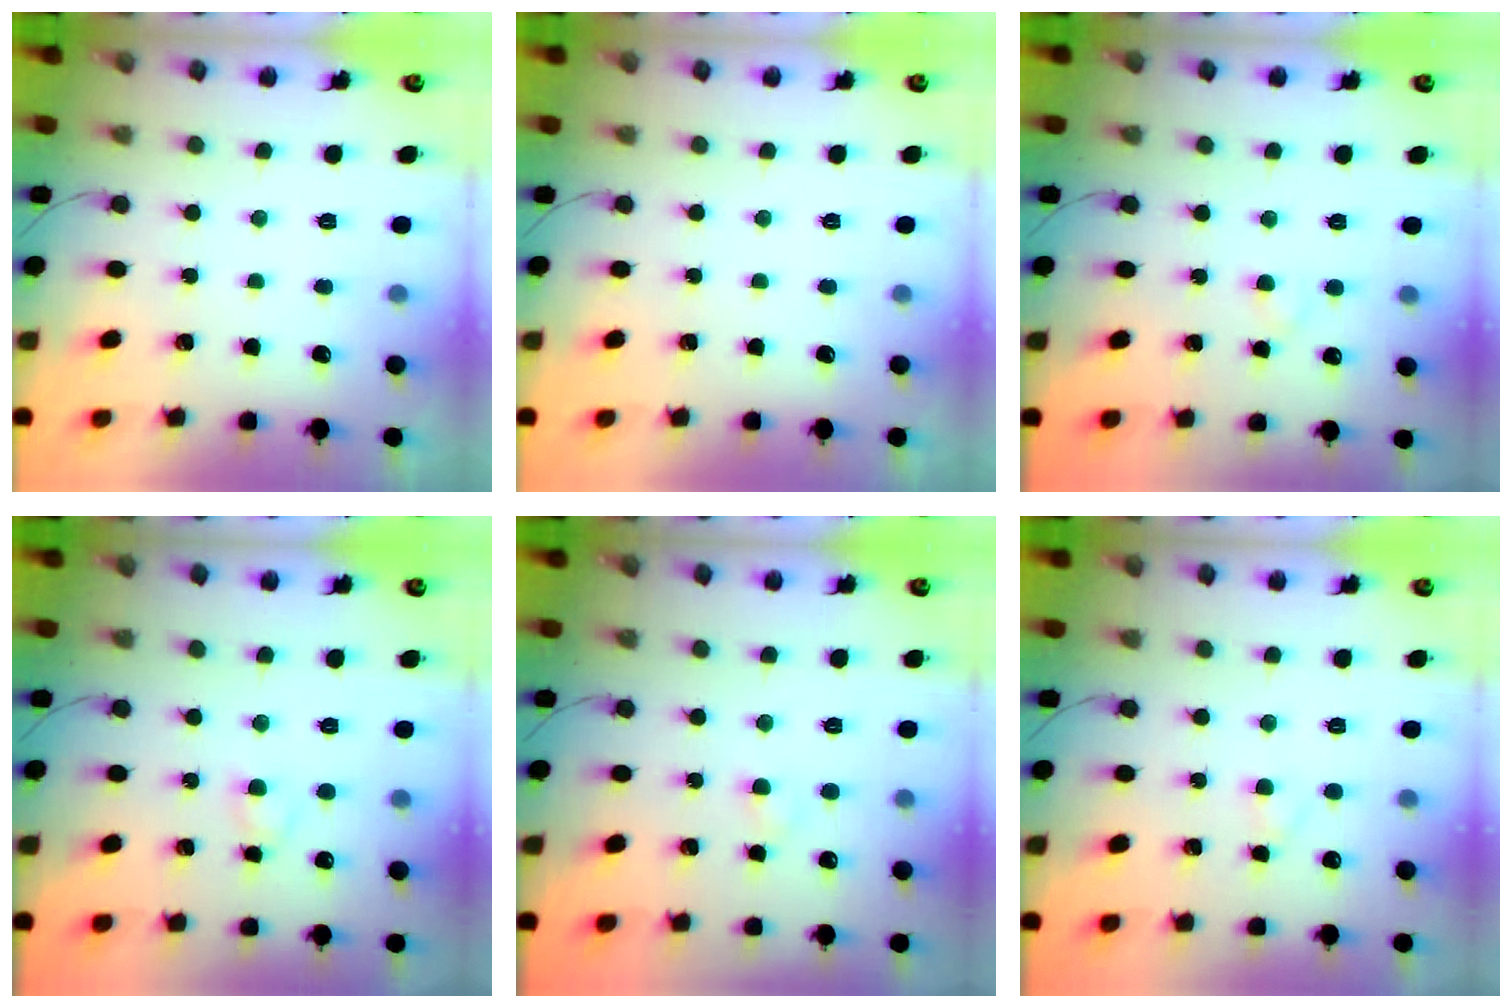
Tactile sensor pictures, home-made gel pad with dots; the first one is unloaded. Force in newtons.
{"total": 0.0}
{"total": 2.3, "press": 2.1, "slide": 1.0}
{"total": 2.5, "press": 2.3, "slide": 1.1}
{"total": 2.3, "press": 2.2, "slide": 0.9}
{"total": 1.6, "press": 1.4, "slide": 0.7}